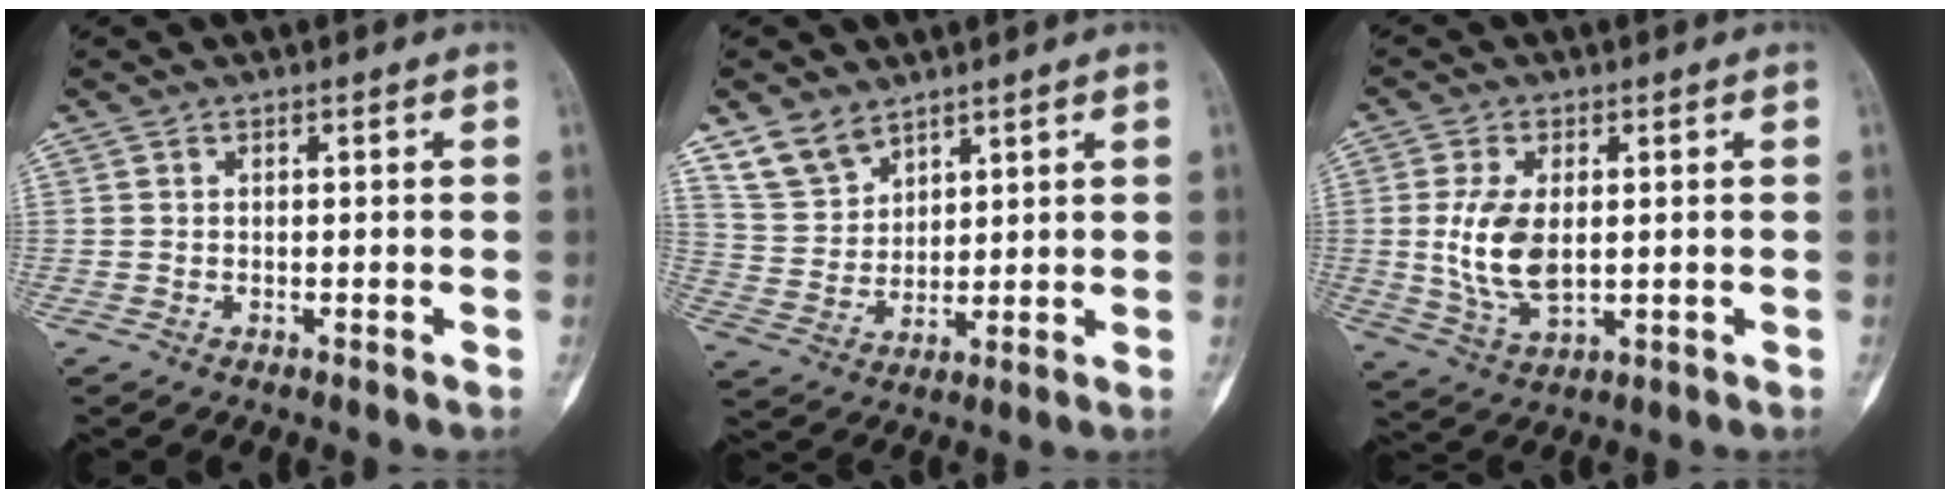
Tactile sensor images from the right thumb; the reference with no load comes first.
{"total": 7.6, "force": [5.7, 4.5, 2.2], "torque": [-0.027, -0.026, 0.123]}
{"total": 10.1, "force": [0.6, 5.5, 8.4], "torque": [-0.170, -0.012, 0.021]}